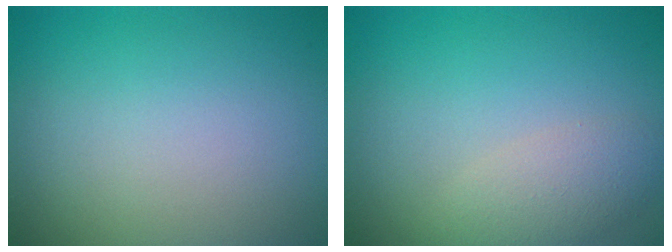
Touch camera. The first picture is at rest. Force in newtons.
{"total": 2.7, "press": 2.7, "slide": 0.2}